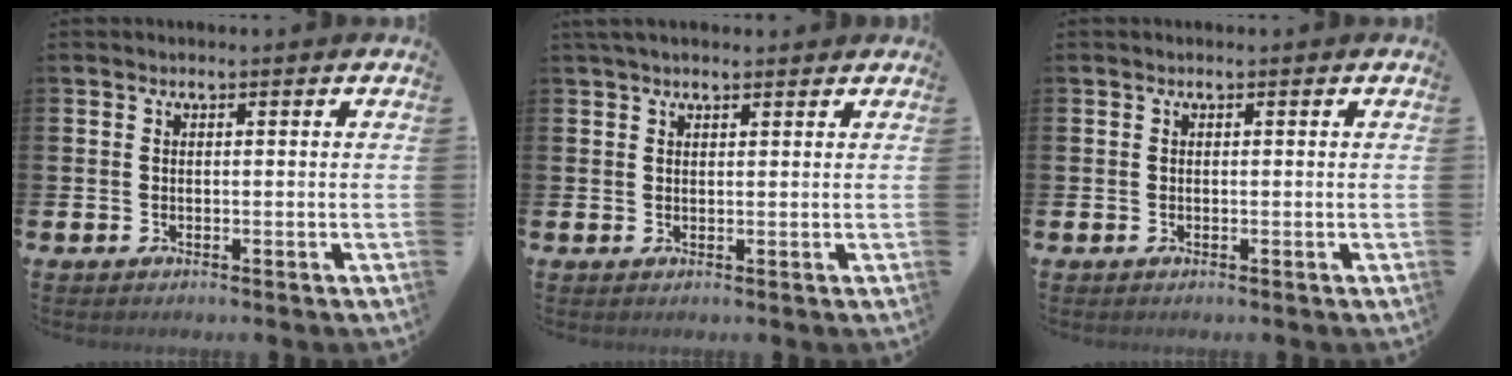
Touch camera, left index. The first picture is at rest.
{"total": 1.9, "force": [1.6, 0.5, 0.8], "torque": [-0.009, 0.002, 0.027]}
{"total": 0.0}